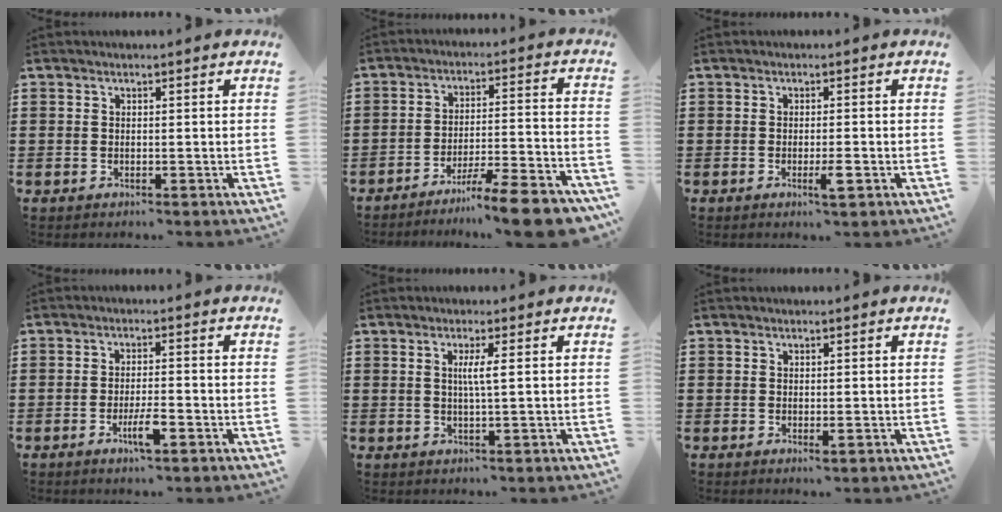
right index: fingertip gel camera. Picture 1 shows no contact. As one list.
[{"total": 10.5, "force": [-8.5, 0.4, 6.0], "torque": [-0.089, 0.015, -0.163]}, {"total": 2.6, "force": [-1.1, 0.2, 2.4], "torque": [-0.047, -0.006, -0.021]}, {"total": 4.6, "force": [-2.2, 1.0, 3.9], "torque": [-0.076, -0.004, -0.040]}, {"total": 2.6, "force": [0.5, -0.2, 2.6], "torque": [-0.051, -0.003, 0.004]}, {"total": 0.8, "force": [-0.1, 0.2, 0.8], "torque": [-0.014, -0.002, 0.000]}]